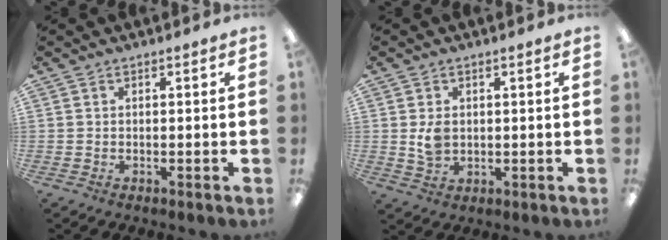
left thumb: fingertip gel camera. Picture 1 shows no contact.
{"total": 4.3, "force": [0.8, 3.2, 2.8], "torque": [-0.047, -0.005, 0.010]}